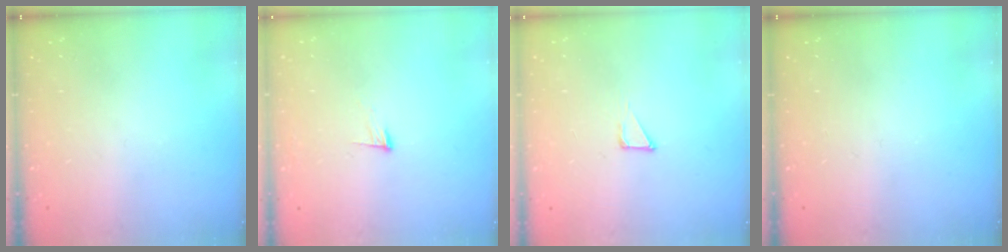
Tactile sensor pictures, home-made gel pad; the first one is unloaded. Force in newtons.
{"total": 8.9, "press": 8.8, "slide": 1.6}
{"total": 2.7, "press": 2.7, "slide": 0.3}
{"total": 0.0}